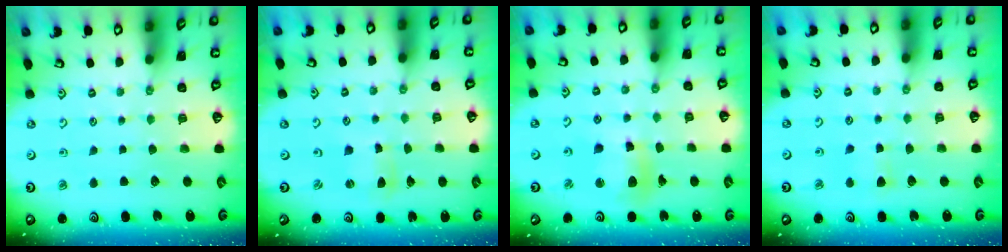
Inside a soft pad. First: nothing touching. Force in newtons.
{"total": 2.3, "press": 2.3, "slide": 0.3}
{"total": 11.3, "press": 11.1, "slide": 2.2}
{"total": 4.0, "press": 3.9, "slide": 0.4}